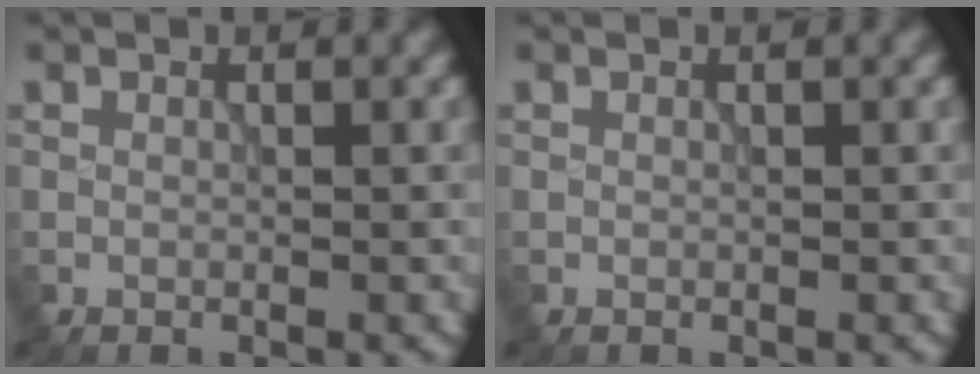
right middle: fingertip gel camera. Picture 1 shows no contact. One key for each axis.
{"total": 0.0}